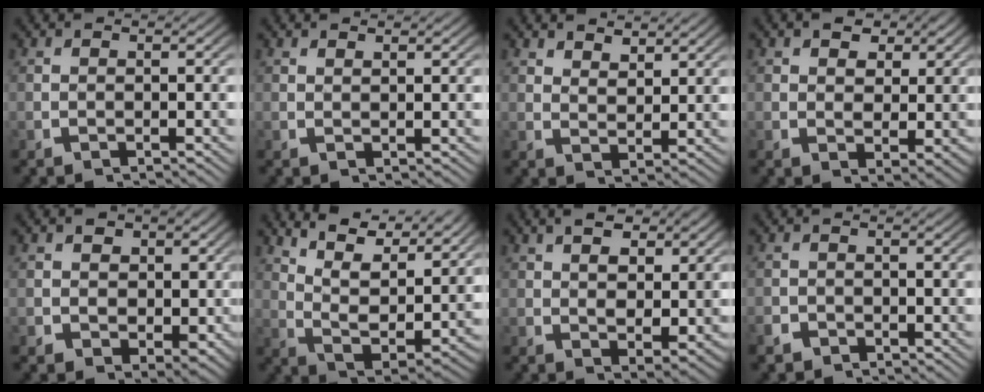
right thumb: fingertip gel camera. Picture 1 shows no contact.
{"total": 1.0, "force": [1.0, -0.1, 0.1], "torque": [-0.002, -0.003, 0.024]}
{"total": 2.8, "force": [2.7, 0.6, 0.7], "torque": [-0.010, -0.007, 0.055]}
{"total": 4.3, "force": [1.8, 3.0, 2.5], "torque": [-0.041, -0.023, 0.038]}
{"total": 6.7, "force": [1.0, 5.5, 3.7], "torque": [-0.060, -0.031, 0.026]}
{"total": 9.1, "force": [4.4, 4.3, 6.7], "torque": [-0.127, -0.018, 0.078]}
{"total": 5.0, "force": [1.9, 3.0, 3.5], "torque": [-0.049, -0.014, 0.037]}
{"total": 1.8, "force": [-1.5, 1.0, 0.1], "torque": [-0.003, -0.011, -0.026]}